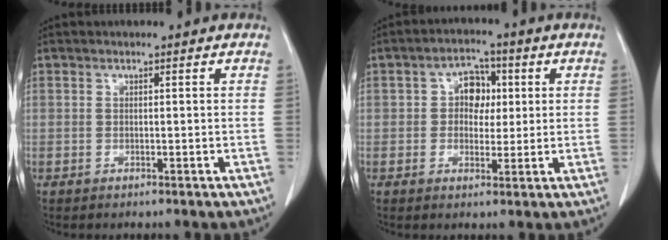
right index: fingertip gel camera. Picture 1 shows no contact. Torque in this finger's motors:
{"motor_torque": [0.43, 0.01, 0.07, 0.02]}